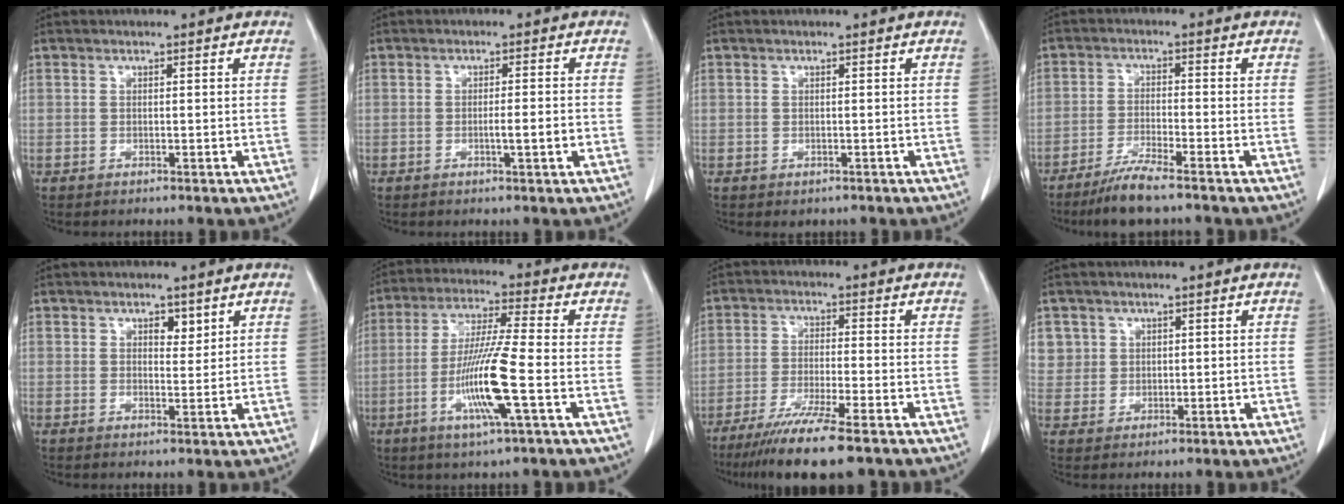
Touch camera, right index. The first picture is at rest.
{"total": 3.0, "force": [-0.8, 0.0, 2.9], "torque": [-0.048, -0.003, -0.012]}
{"total": 1.0, "force": [-0.5, 0.9, 0.2], "torque": [-0.005, 0.004, -0.002]}
{"total": 6.0, "force": [-4.7, 0.1, 3.7], "torque": [-0.075, -0.017, -0.092]}
{"total": 2.2, "force": [1.3, 1.2, 1.4], "torque": [-0.016, -0.003, 0.022]}
{"total": 11.8, "force": [-3.4, -0.4, 11.2], "torque": [-0.224, -0.015, -0.070]}
{"total": 11.6, "force": [-8.5, 0.2, 7.8], "torque": [-0.126, -0.030, -0.136]}
{"total": 4.3, "force": [1.9, 3.9, -0.1], "torque": [0.019, 0.003, 0.037]}